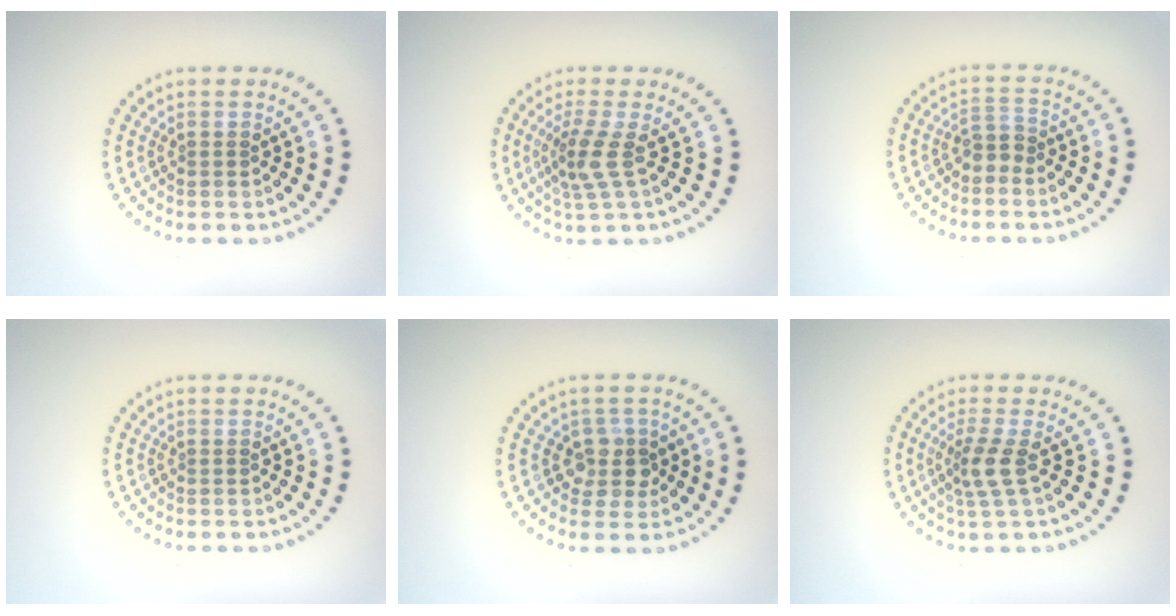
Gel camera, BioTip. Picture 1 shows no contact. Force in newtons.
{"total": 2.8, "press": 2.1, "slide": 1.8}
{"total": 1.8, "press": 1.4, "slide": 1.2}
{"total": 0.0}
{"total": 2.8, "press": 2.4, "slide": 1.5}
{"total": 2.4, "press": 1.8, "slide": 1.6}